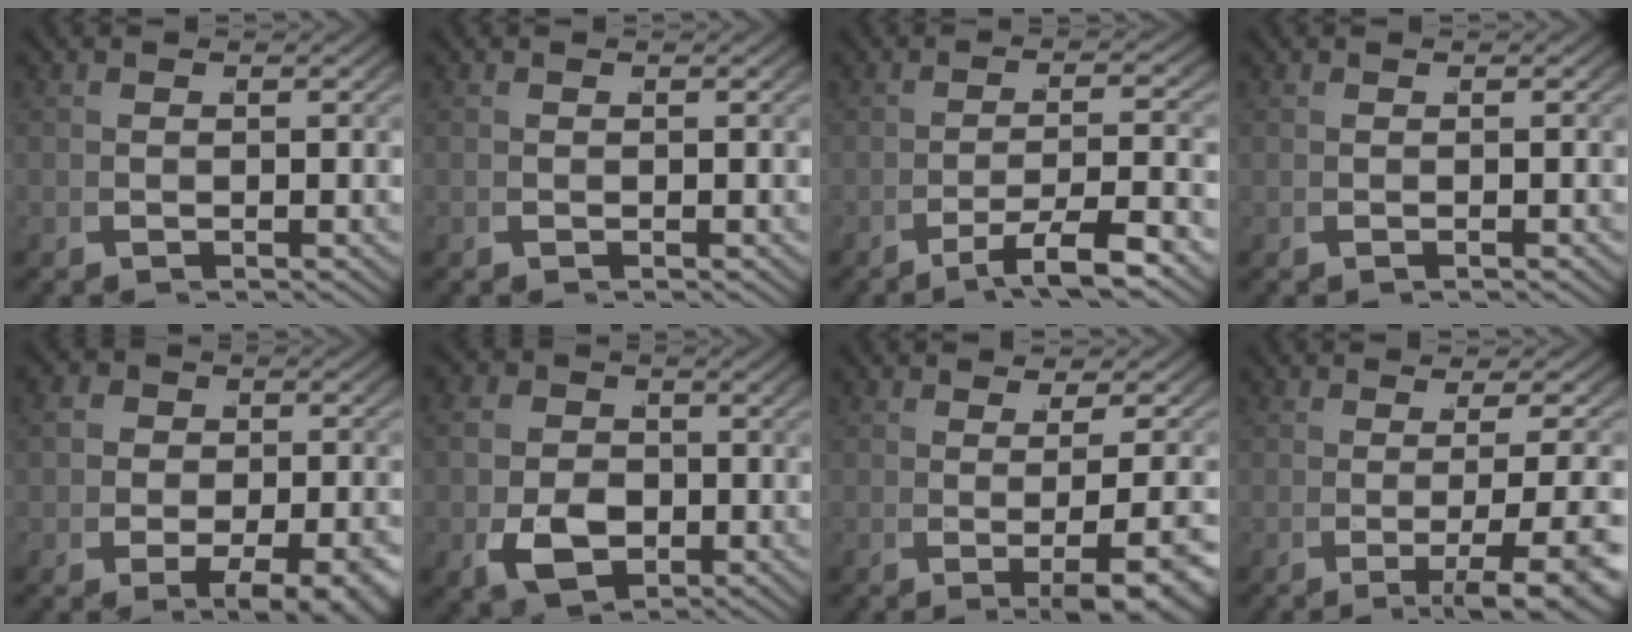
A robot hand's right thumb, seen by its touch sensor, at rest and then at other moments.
{"total": 0.0}
{"total": 4.3, "force": [-1.4, 1.5, 3.7], "torque": [-0.066, 0.000, -0.018]}
{"total": 0.0}
{"total": 5.1, "force": [-1.1, 3.4, 3.5], "torque": [-0.054, -0.018, -0.012]}
{"total": 5.6, "force": [-0.3, 4.5, 3.3], "torque": [-0.061, -0.022, 0.006]}
{"total": 4.9, "force": [-0.3, 1.4, 4.6], "torque": [-0.064, -0.006, 0.001]}
{"total": 6.1, "force": [-1.9, 1.9, 5.4], "torque": [-0.082, -0.009, -0.020]}